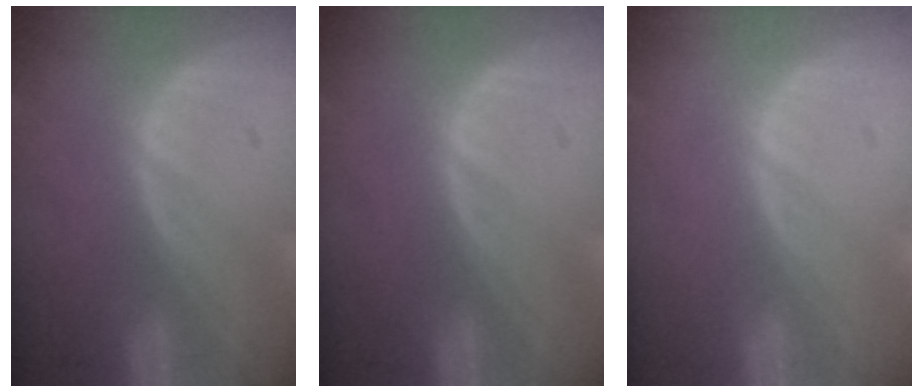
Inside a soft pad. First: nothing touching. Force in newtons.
{"total": 0.0}
{"total": 0.0}